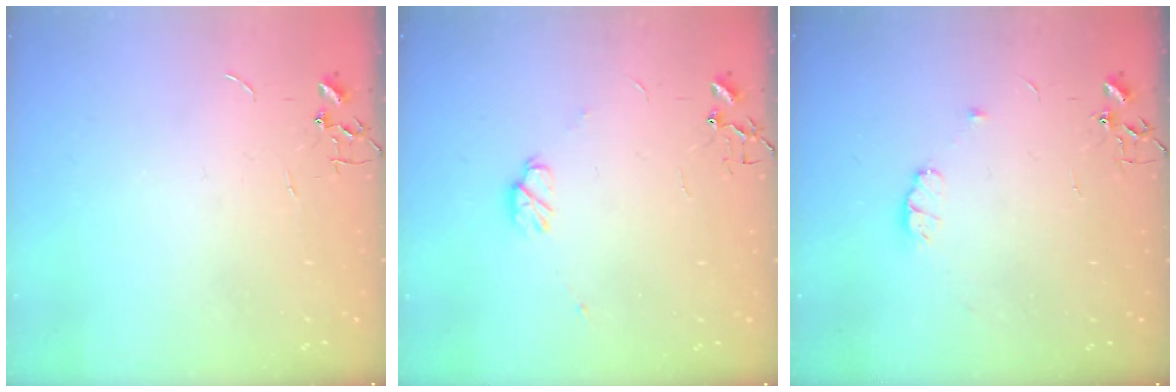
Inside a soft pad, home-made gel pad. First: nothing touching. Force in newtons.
{"total": 6.1, "press": 6.0, "slide": 1.1}
{"total": 5.3, "press": 5.1, "slide": 1.3}